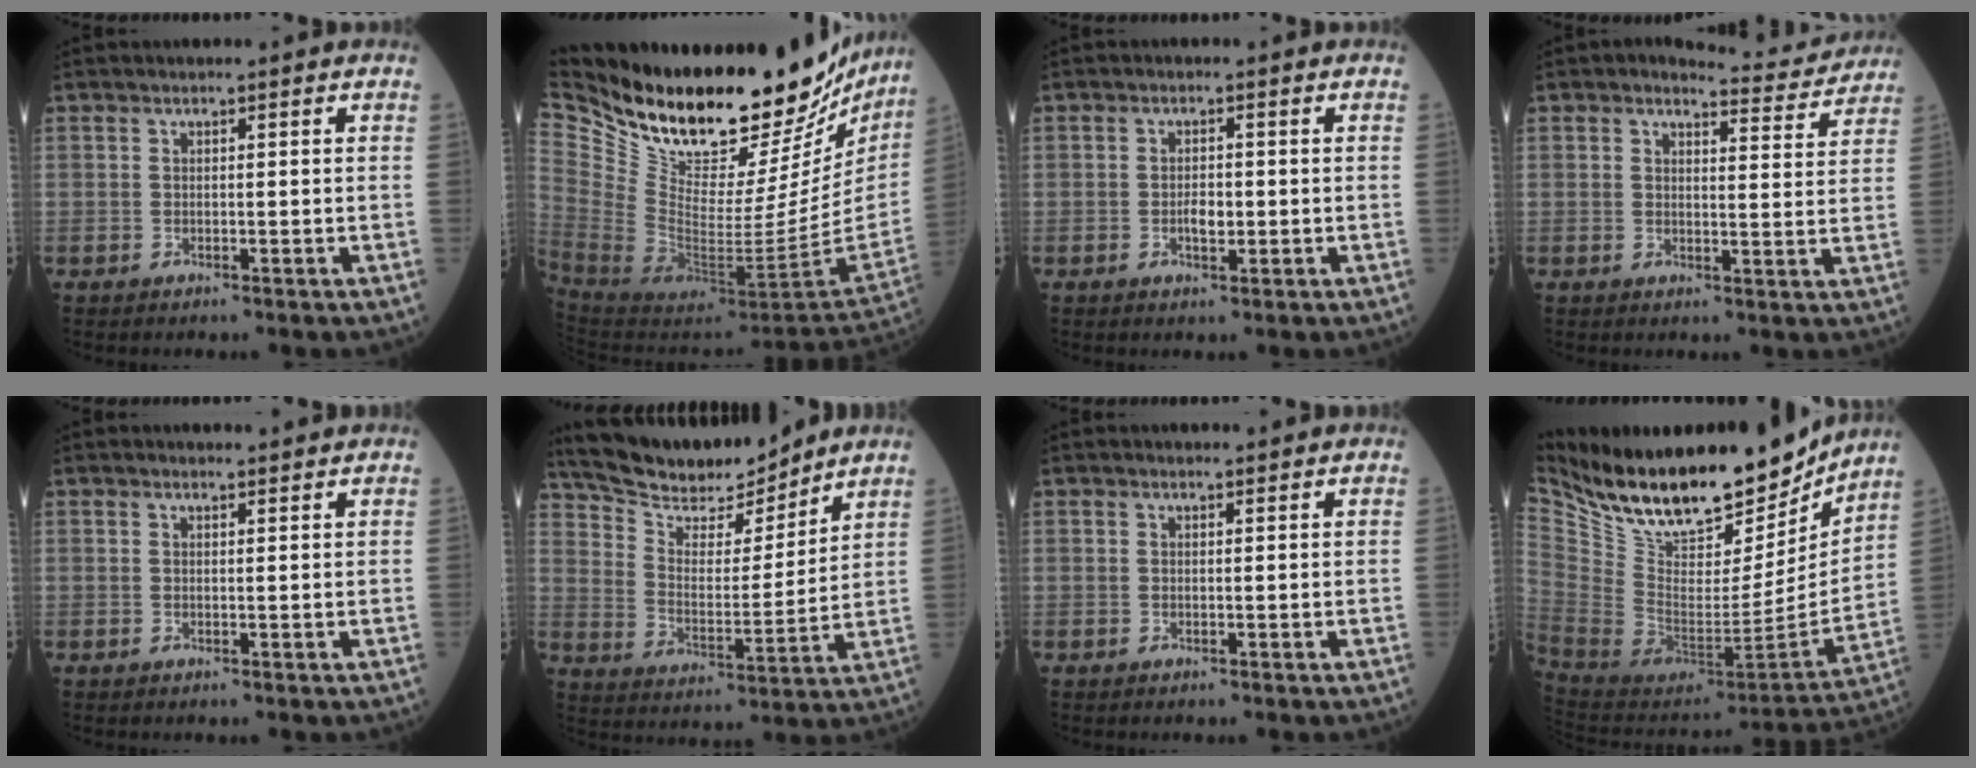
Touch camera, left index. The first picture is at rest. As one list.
[{"total": 39.1, "force": [32.2, 12.8, 18.1], "torque": [-0.353, -0.083, 0.480]}, {"total": 2.1, "force": [-0.4, 1.0, 1.8], "torque": [-0.034, 0.001, -0.006]}, {"total": 5.4, "force": [5.3, 1.0, 0.1], "torque": [-0.010, -0.008, 0.061]}, {"total": 1.6, "force": [1.6, 0.0, 0.1], "torque": [-0.009, 0.000, 0.023]}, {"total": 15.2, "force": [13.7, 3.4, 5.6], "torque": [-0.105, 0.003, 0.240]}, {"total": 0.8, "force": [0.8, -0.1, 0.0], "torque": [-0.007, -0.002, 0.012]}, {"total": 24.6, "force": [20.0, 8.4, 11.7], "torque": [-0.219, -0.025, 0.329]}]